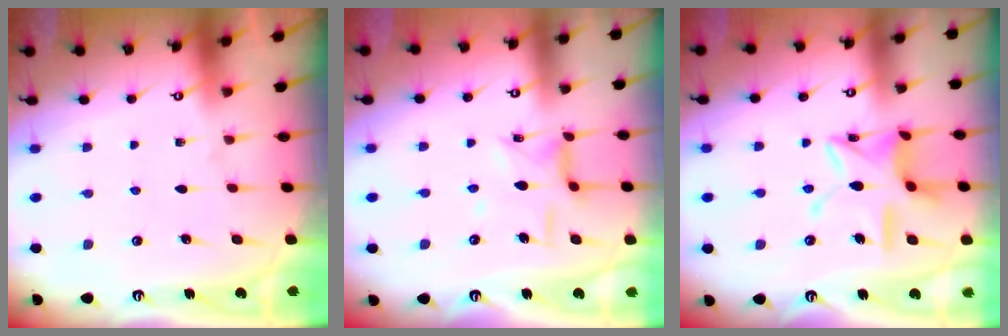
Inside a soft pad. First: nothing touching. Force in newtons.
{"total": 7.8, "press": 7.8, "slide": 0.5}
{"total": 12.1, "press": 12.1, "slide": 0.8}